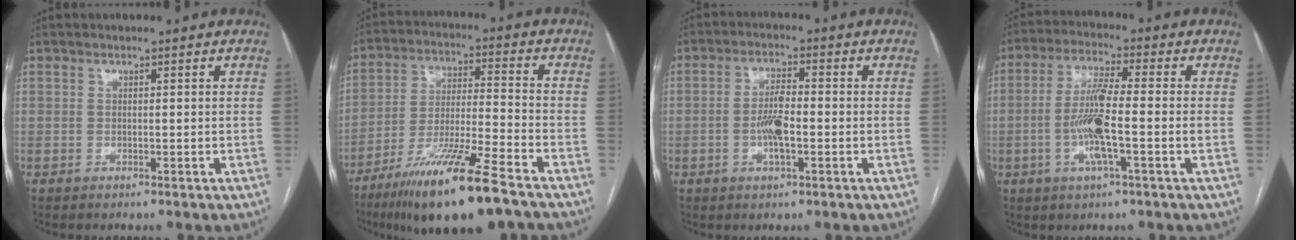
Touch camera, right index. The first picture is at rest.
{"total": 16.1, "force": [-10.9, 0.4, 11.8], "torque": [-0.226, -0.038, -0.195]}
{"total": 5.2, "force": [-1.1, 1.4, 4.9], "torque": [-0.101, 0.004, -0.021]}
{"total": 8.9, "force": [-1.8, 0.6, 8.7], "torque": [-0.173, 0.001, -0.041]}